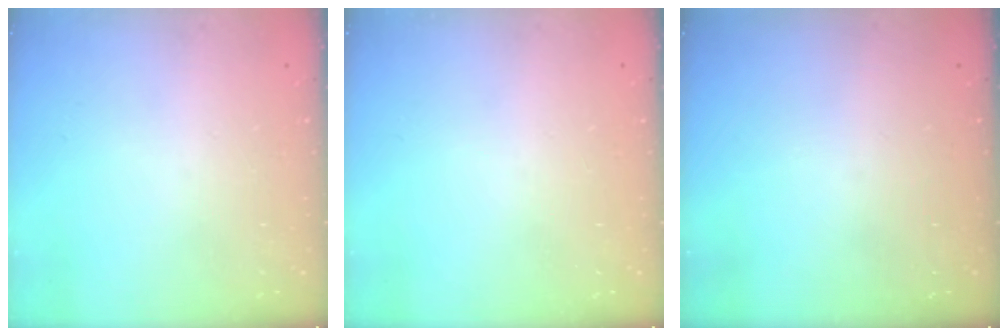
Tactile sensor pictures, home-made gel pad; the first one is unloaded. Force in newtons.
{"total": 0.0}
{"total": 0.0}